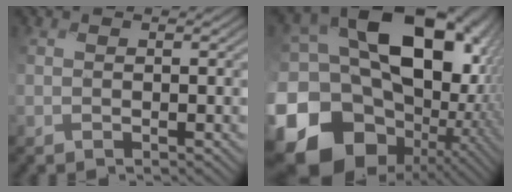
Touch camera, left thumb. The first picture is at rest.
{"total": 21.4, "force": [-6.3, 16.1, 12.6], "torque": [-0.286, -0.012, -0.115]}